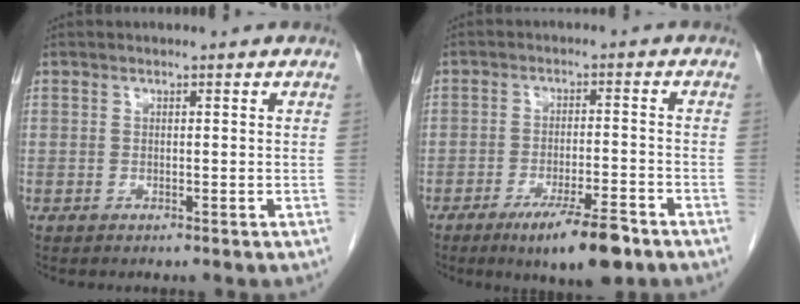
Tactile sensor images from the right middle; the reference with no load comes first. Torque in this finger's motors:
{"motor_torque": [1.31, -0.82, 0.44, 0.11]}